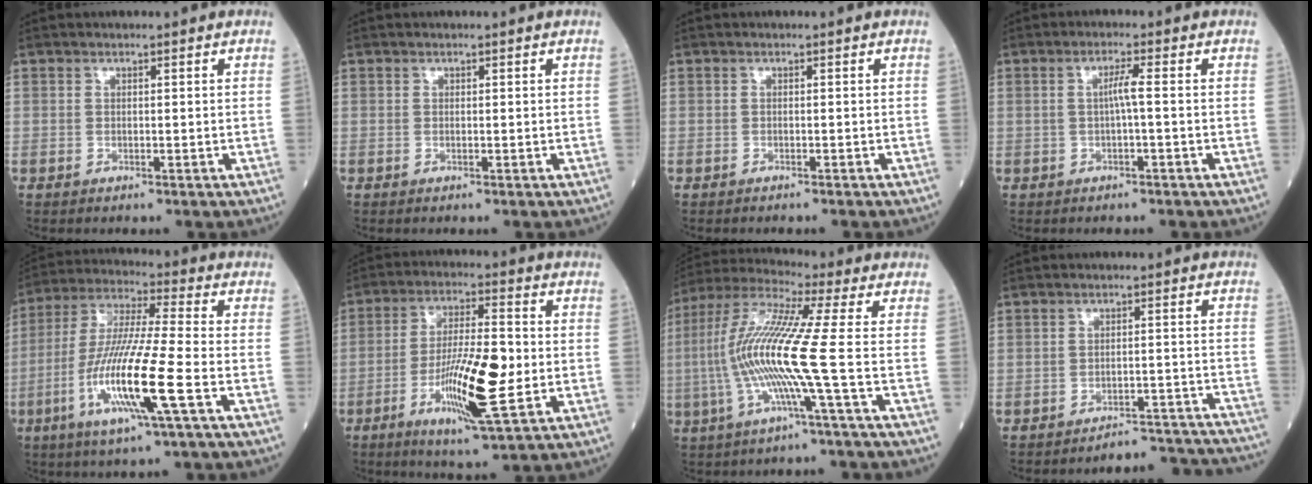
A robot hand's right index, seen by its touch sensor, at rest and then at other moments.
{"total": 0.0}
{"total": 0.8, "force": [-0.8, 0.0, 0.2], "torque": [-0.001, 0.000, -0.013]}
{"total": 2.4, "force": [-0.1, -0.4, 2.4], "torque": [-0.044, 0.003, -0.002]}
{"total": 15.5, "force": [-5.1, 0.1, 14.7], "torque": [-0.301, -0.017, -0.101]}
{"total": 13.4, "force": [-3.0, 1.9, 12.9], "torque": [-0.235, -0.008, -0.052]}
{"total": 13.2, "force": [-2.3, -1.3, 12.9], "torque": [-0.268, 0.002, -0.060]}
{"total": 13.2, "force": [-13.2, 0.5, 0.5], "torque": [0.028, 0.028, -0.156]}